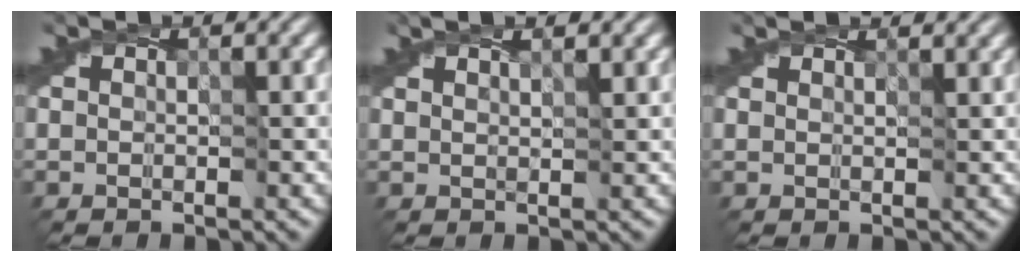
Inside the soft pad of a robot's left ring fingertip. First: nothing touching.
{"total": 1.6, "force": [1.4, 0.0, 0.8], "torque": [-0.011, 0.000, 0.015]}
{"total": 1.7, "force": [1.5, 0.3, 0.7], "torque": [-0.011, 0.003, 0.006]}